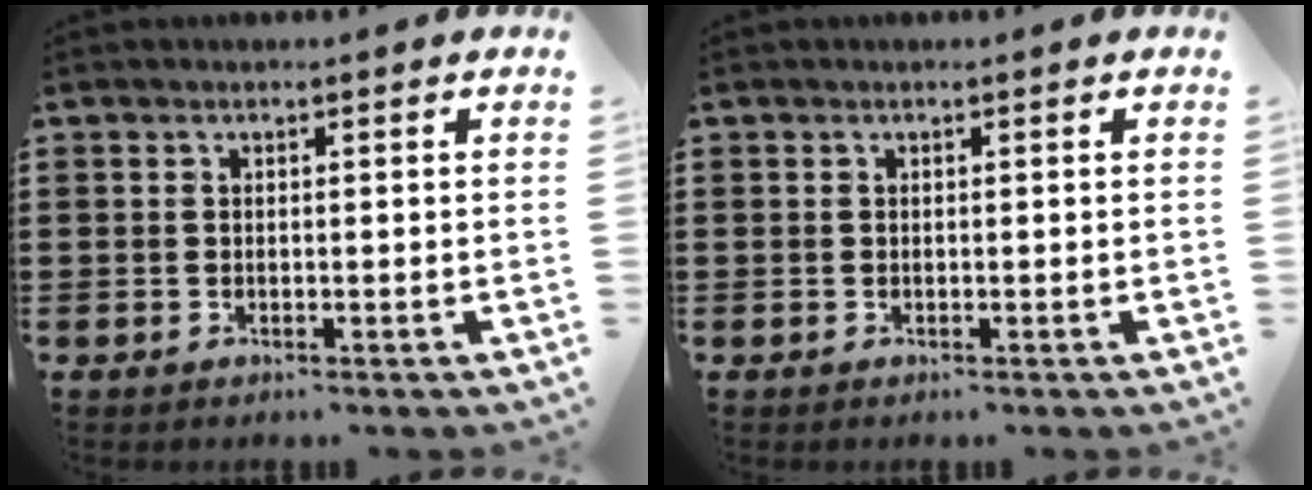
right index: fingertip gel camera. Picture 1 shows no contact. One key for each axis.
{"total": 0.0}